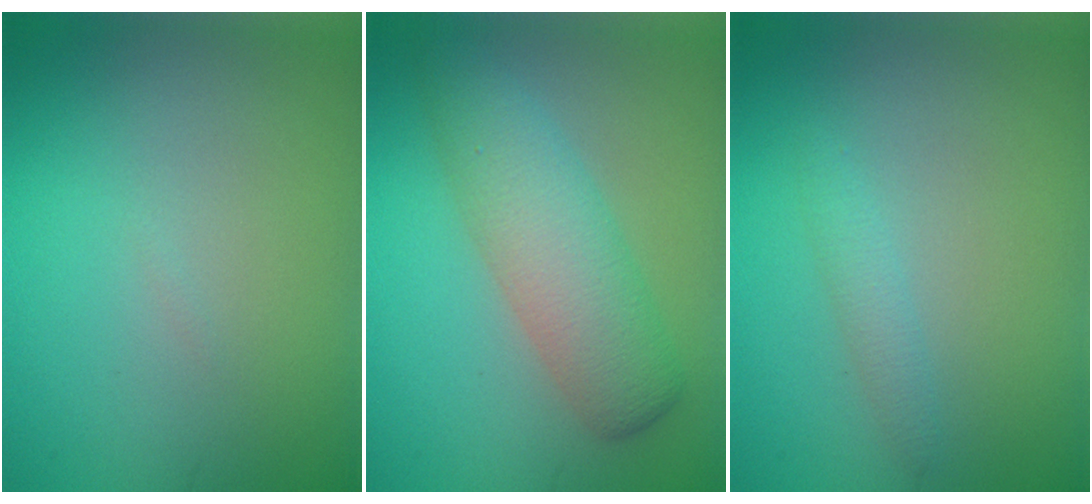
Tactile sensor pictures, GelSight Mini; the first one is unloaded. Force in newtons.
{"total": 5.7, "press": 5.7, "slide": 0.1}
{"total": 1.2, "press": 1.2, "slide": 0.0}